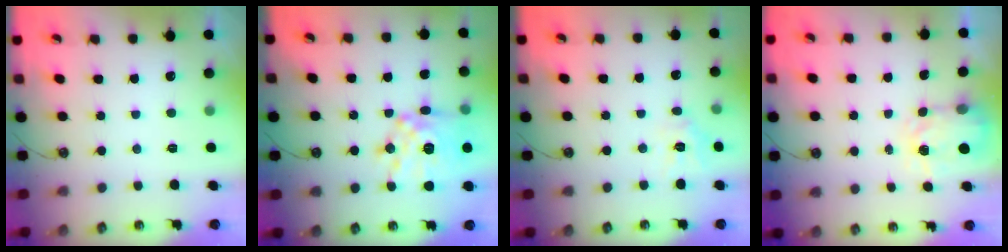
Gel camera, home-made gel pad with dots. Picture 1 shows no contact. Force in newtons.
{"total": 16.5, "press": 16.5, "slide": 1.6}
{"total": 8.3, "press": 8.3, "slide": 0.5}
{"total": 3.9, "press": 3.8, "slide": 0.6}